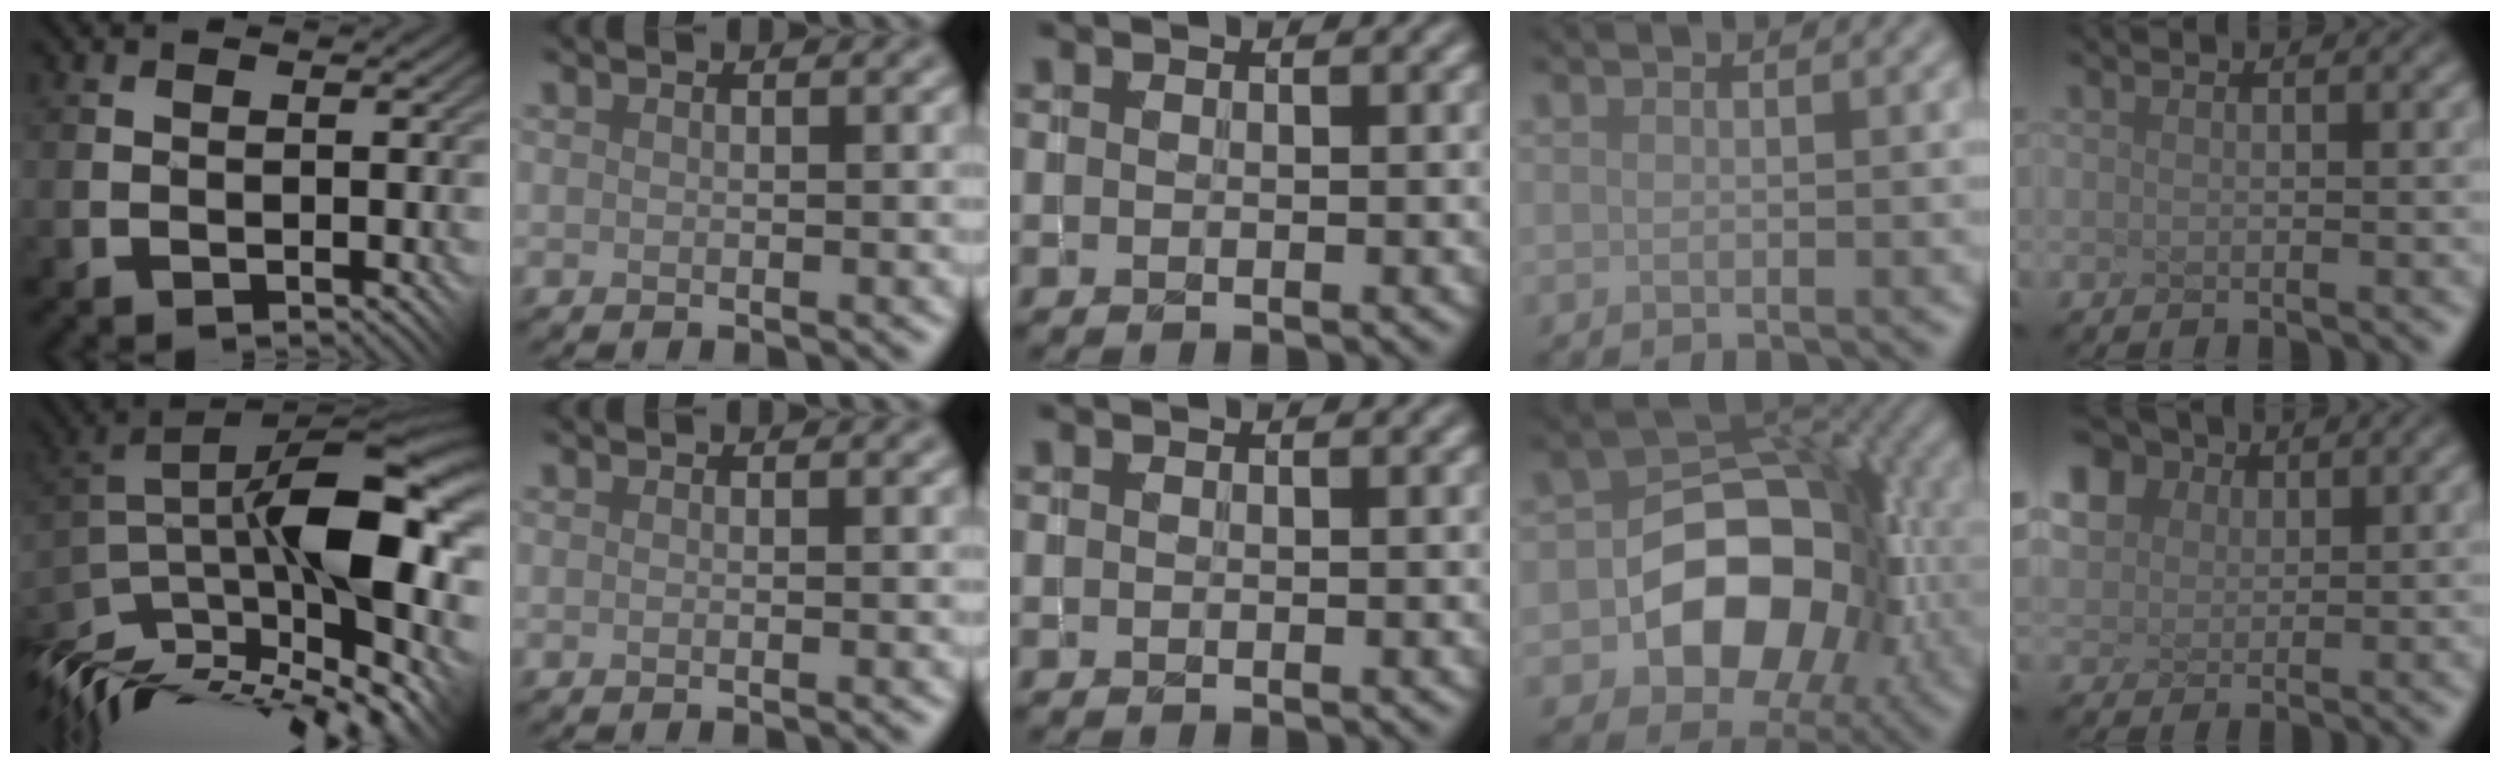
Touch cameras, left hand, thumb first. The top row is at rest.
{"thumb": {"total": 16.9, "force": [-5.8, 6.9, 14.3], "torque": [-0.249, -0.006, -0.102]}, "index": {"total": 0.6, "force": [-0.1, 0.3, 0.5], "torque": [-0.002, -0.003, -0.006]}, "ring": {"total": 13.3, "force": [-3.0, 9.4, 8.9], "torque": [-0.092, -0.002, -0.053]}, "little": {"total": 6.5, "force": [3.6, 4.7, 2.5], "torque": [-0.123, 0.024, 0.100]}}